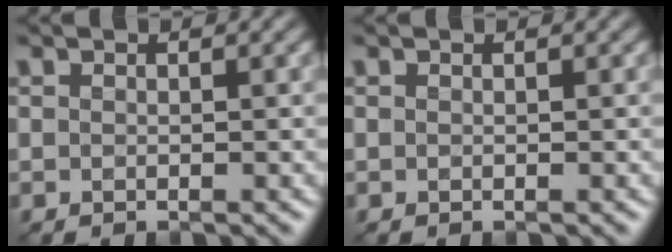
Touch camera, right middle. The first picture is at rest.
{"total": 0.0}